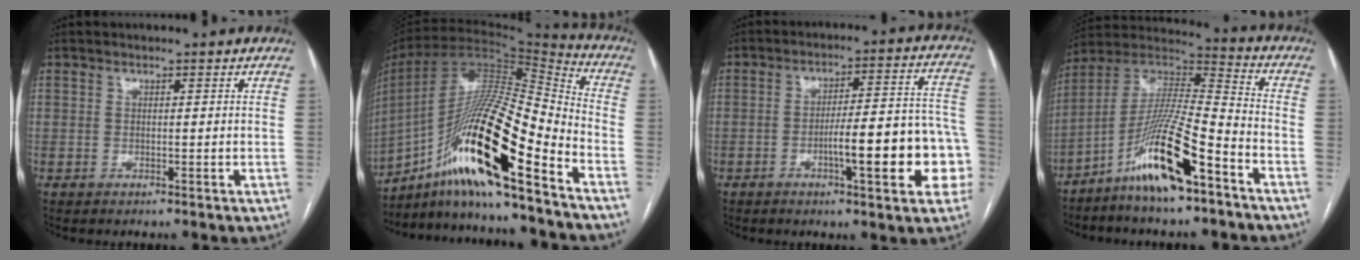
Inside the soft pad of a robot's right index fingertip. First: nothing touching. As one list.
[{"total": 23.4, "force": [-13.0, 2.6, 19.3], "torque": [-0.369, -0.004, -0.231]}, {"total": 14.6, "force": [-4.5, 2.6, 13.7], "torque": [-0.160, 0.034, -0.053]}, {"total": 15.1, "force": [-9.0, 1.3, 12.1], "torque": [-0.238, -0.002, -0.167]}]